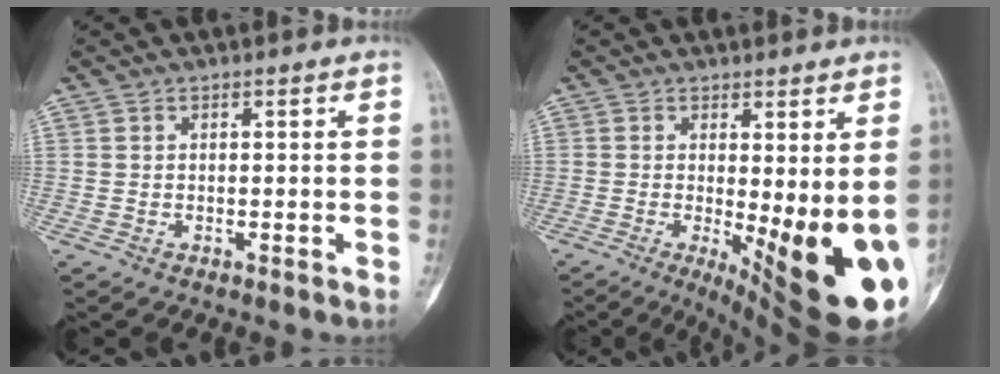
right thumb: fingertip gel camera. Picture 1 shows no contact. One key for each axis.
{"total": 17.4, "fx": -3.5, "fy": 4.8, "fz": 16.4, "tx": -0.170, "ty": -0.027, "tz": -0.026}